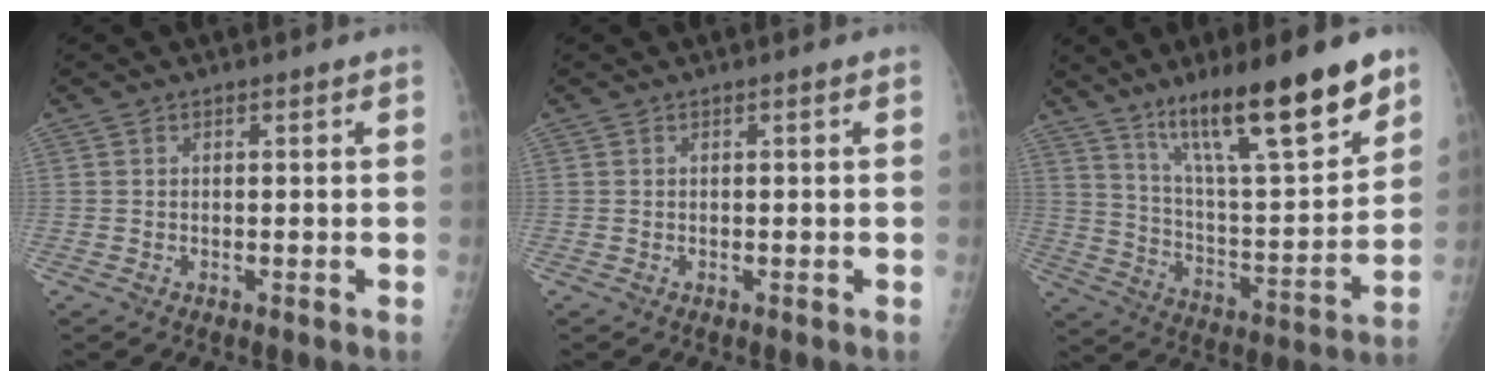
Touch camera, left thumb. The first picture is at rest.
{"total": 0.0}
{"total": 23.1, "force": [15.0, 4.9, 16.8], "torque": [-0.249, -0.065, 0.255]}